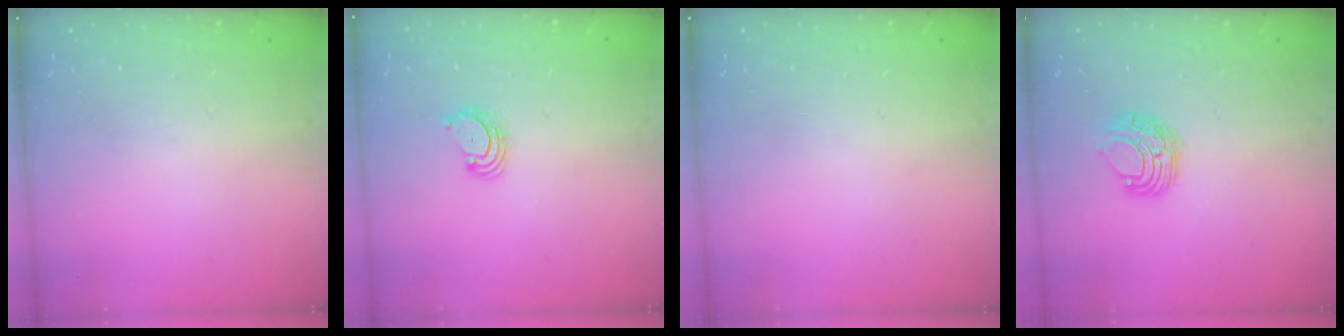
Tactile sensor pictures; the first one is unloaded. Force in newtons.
{"total": 3.1, "press": 3.1, "slide": 0.3}
{"total": 0.0}
{"total": 6.7, "press": 6.7, "slide": 0.5}